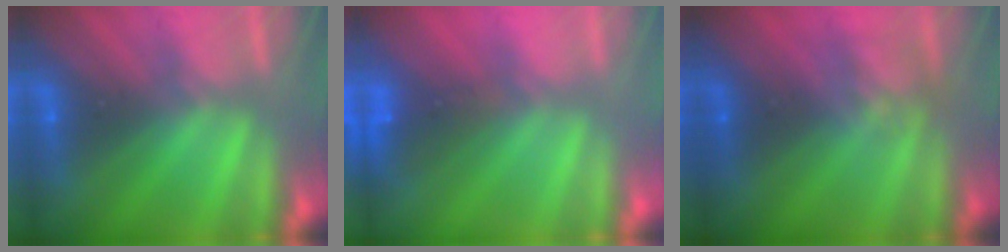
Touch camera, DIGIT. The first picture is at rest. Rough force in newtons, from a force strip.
{"total": 3.7}
{"total": 2.4}